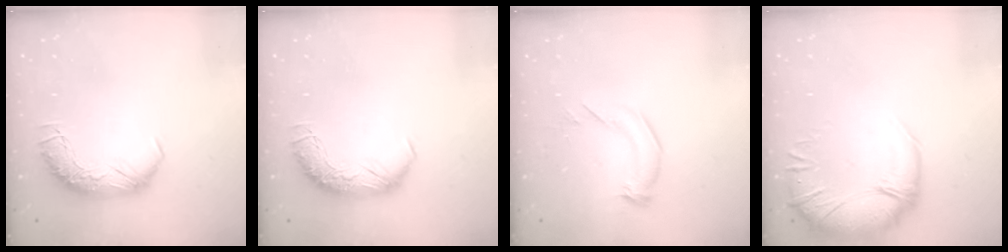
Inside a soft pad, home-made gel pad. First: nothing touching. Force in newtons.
{"total": 0.0}
{"total": 3.0, "press": 2.6, "slide": 1.5}
{"total": 2.9, "press": 0.7, "slide": 2.8}